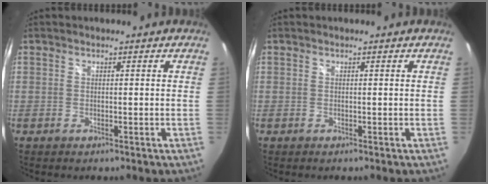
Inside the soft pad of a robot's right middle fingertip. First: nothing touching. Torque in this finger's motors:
{"motor_torque": [-0.87, -0.25, -0.02, -0.01]}